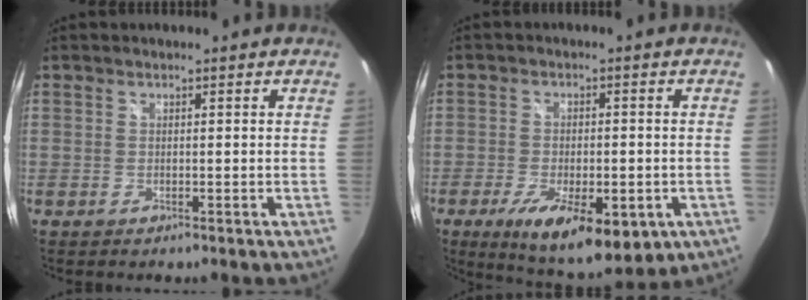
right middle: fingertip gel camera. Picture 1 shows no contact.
{"total": 15.5, "force": [-7.3, 6.2, 12.2], "torque": [-0.225, -0.044, -0.100]}